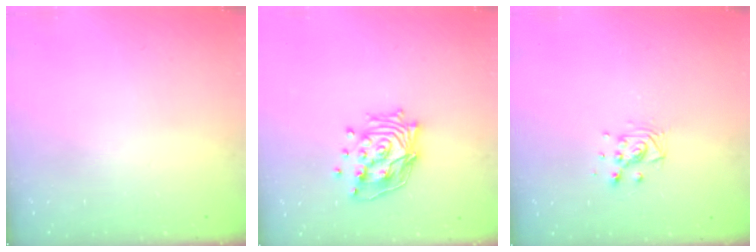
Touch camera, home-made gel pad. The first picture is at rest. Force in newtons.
{"total": 15.0, "press": 14.9, "slide": 2.0}
{"total": 7.7, "press": 7.3, "slide": 2.4}